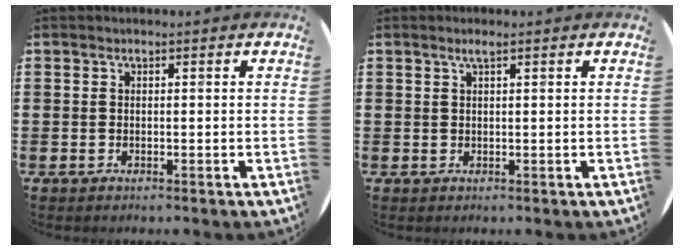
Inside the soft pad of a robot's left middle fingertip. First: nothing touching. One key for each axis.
{"total": 1.2, "fx": 0.7, "fy": 0.0, "fz": 0.9, "tx": -0.017, "ty": 0.003, "tz": 0.012}